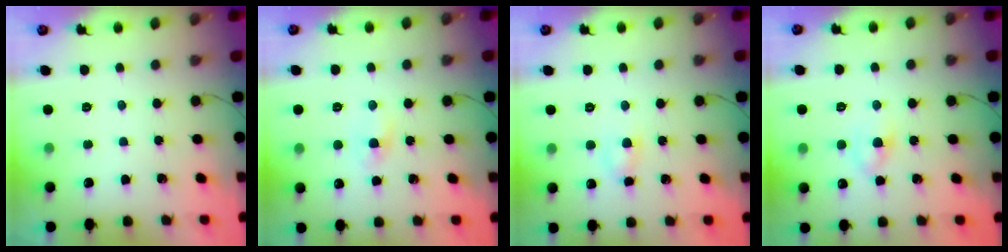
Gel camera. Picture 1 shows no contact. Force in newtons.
{"total": 1.2, "press": 1.0, "slide": 0.7}
{"total": 3.9, "press": 3.6, "slide": 1.4}
{"total": 4.3, "press": 4.0, "slide": 1.5}